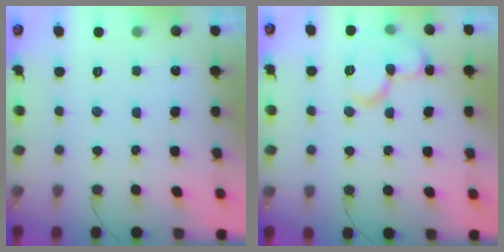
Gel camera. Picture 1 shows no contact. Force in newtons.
{"total": 12.1, "press": 12.0, "slide": 1.7}